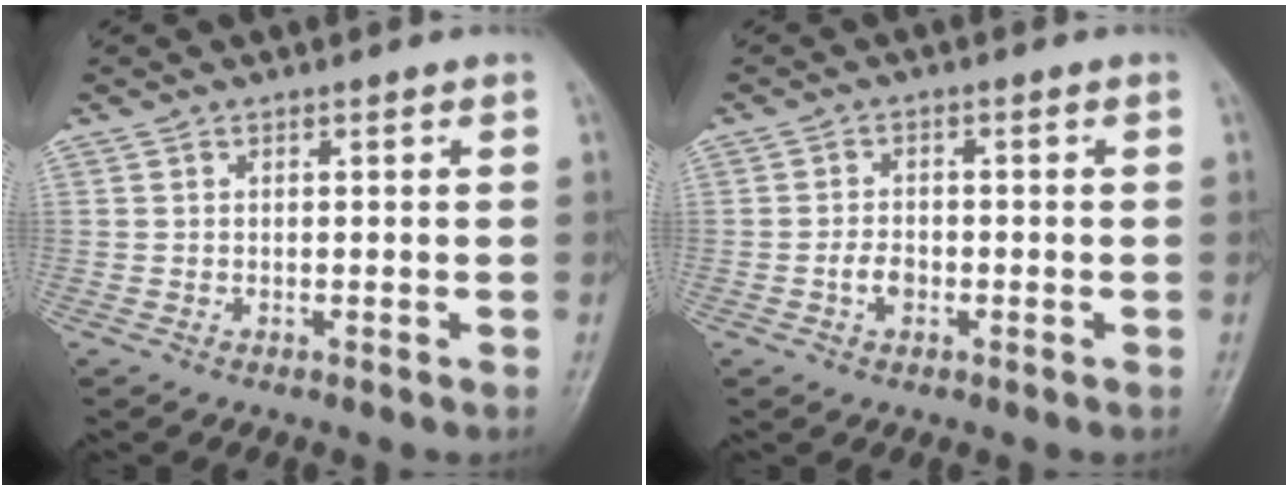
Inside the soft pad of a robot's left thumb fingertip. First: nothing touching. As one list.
[{"total": 3.1, "force": [-1.1, 2.1, 2.0], "torque": [-0.030, 0.011, -0.022]}]